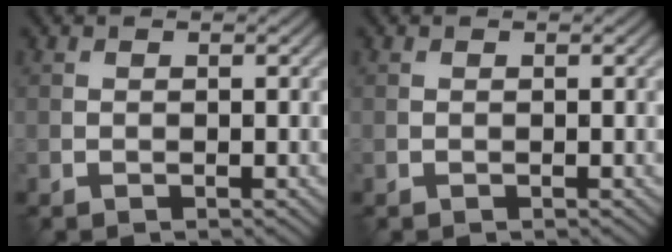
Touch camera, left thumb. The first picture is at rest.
{"total": 0.0}